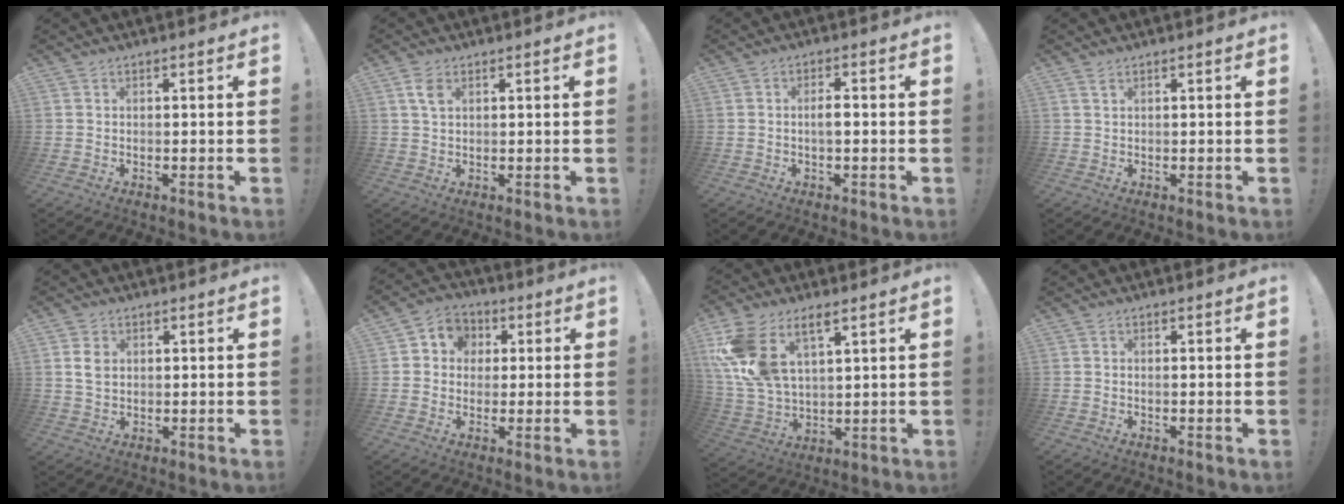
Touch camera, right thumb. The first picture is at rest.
{"total": 3.9, "force": [1.7, 2.1, 2.8], "torque": [-0.046, -0.001, 0.029]}
{"total": 2.8, "force": [-0.5, 0.9, 2.6], "torque": [-0.038, 0.004, -0.012]}
{"total": 1.2, "force": [0.7, 0.4, 0.9], "torque": [-0.023, 0.002, 0.013]}
{"total": 4.3, "force": [1.0, 3.4, 2.4], "torque": [-0.033, 0.001, 0.020]}
{"total": 6.6, "force": [0.2, 6.3, 1.9], "torque": [-0.024, 0.005, 0.008]}
{"total": 14.0, "force": [7.5, 7.9, 8.8], "torque": [-0.195, -0.035, 0.145]}
{"total": 0.0}